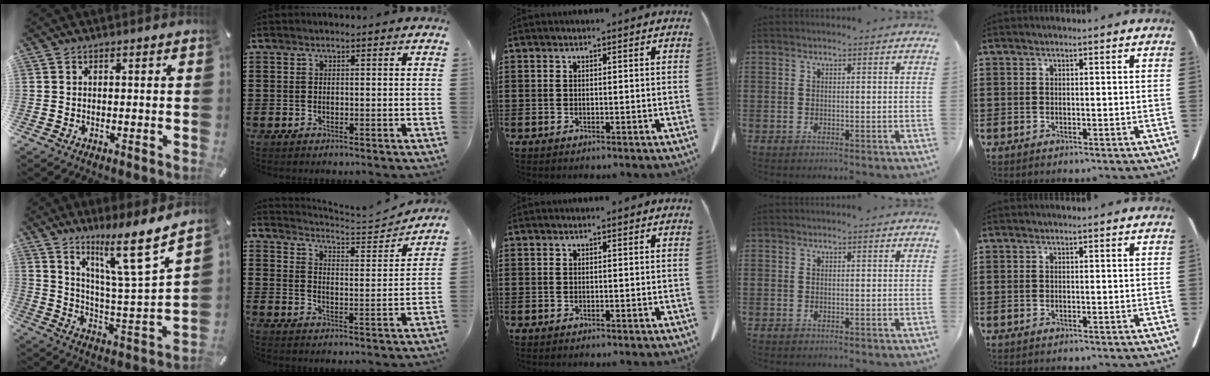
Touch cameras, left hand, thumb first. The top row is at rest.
{"thumb": {"total": 14.0, "force": [10.0, 1.6, 9.6], "torque": [-0.160, -0.077, 0.154]}, "index": {"total": 3.7, "force": [3.7, 0.1, 0.4], "torque": [-0.025, -0.036, 0.055]}}